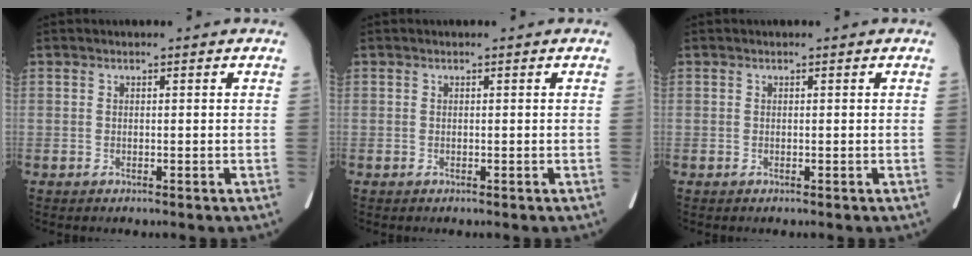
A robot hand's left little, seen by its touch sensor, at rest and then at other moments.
{"total": 0.0}
{"total": 0.0}